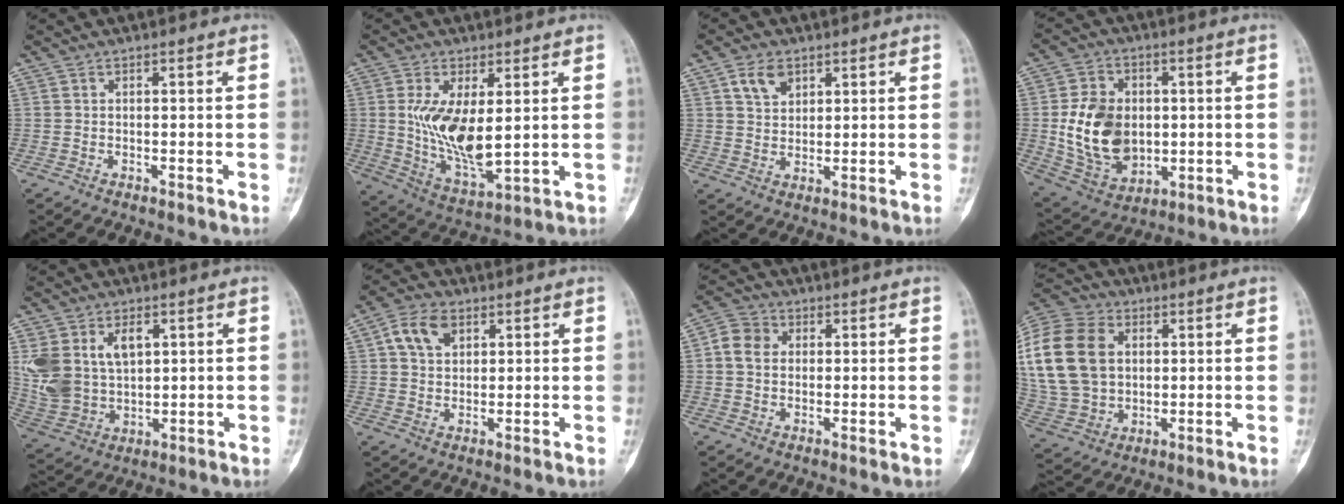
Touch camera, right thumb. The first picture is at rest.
{"total": 12.8, "force": [1.8, 5.7, 11.4], "torque": [-0.203, -0.024, 0.049]}
{"total": 5.1, "force": [2.7, 3.4, 2.7], "torque": [-0.035, -0.014, 0.053]}
{"total": 15.2, "force": [-0.1, 11.2, 10.3], "torque": [-0.155, -0.003, 0.019]}
{"total": 13.3, "force": [3.7, 8.9, 9.1], "torque": [-0.172, -0.003, 0.090]}
{"total": 7.2, "force": [2.8, 4.9, 4.4], "torque": [-0.066, 0.001, 0.049]}
{"total": 6.1, "force": [1.0, 5.1, 3.1], "torque": [-0.044, 0.011, 0.010]}
{"total": 23.4, "force": [4.5, 17.4, 15.0], "torque": [-0.320, 0.013, 0.092]}